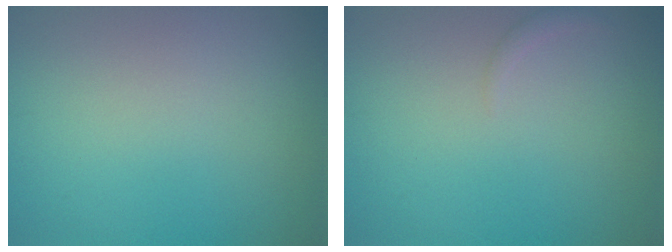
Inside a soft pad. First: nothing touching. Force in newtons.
{"total": 0.6, "press": 0.6, "slide": 0.1}